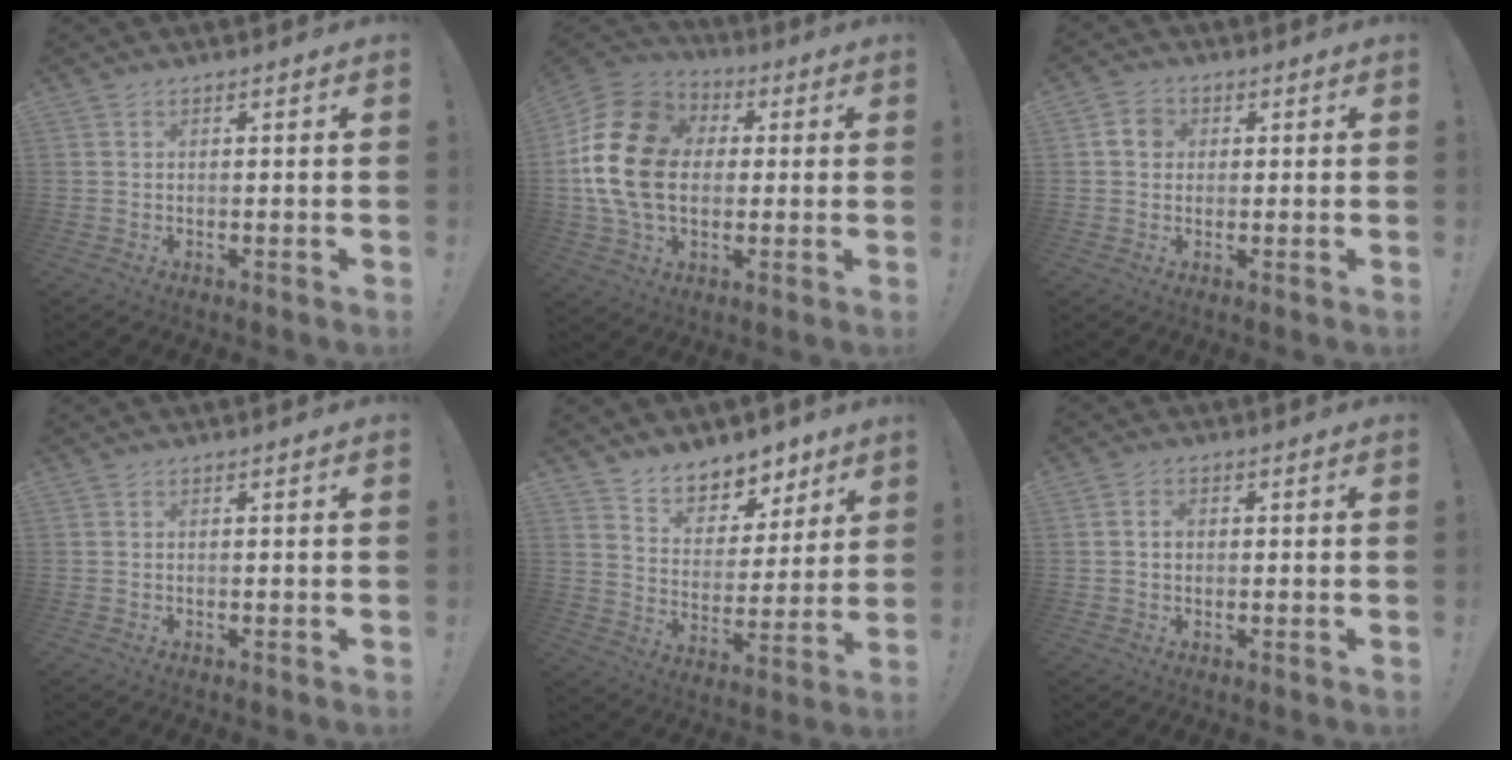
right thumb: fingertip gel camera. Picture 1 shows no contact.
{"total": 21.7, "force": [1.3, 15.8, 14.8], "torque": [-0.272, 0.015, 0.026]}
{"total": 4.9, "force": [0.9, 4.3, 2.2], "torque": [-0.033, 0.010, 0.019]}
{"total": 0.0}
{"total": 9.4, "force": [7.9, 4.9, 1.5], "torque": [-0.023, -0.073, 0.150]}
{"total": 2.5, "force": [0.1, 2.0, 1.5], "torque": [-0.015, 0.002, -0.003]}